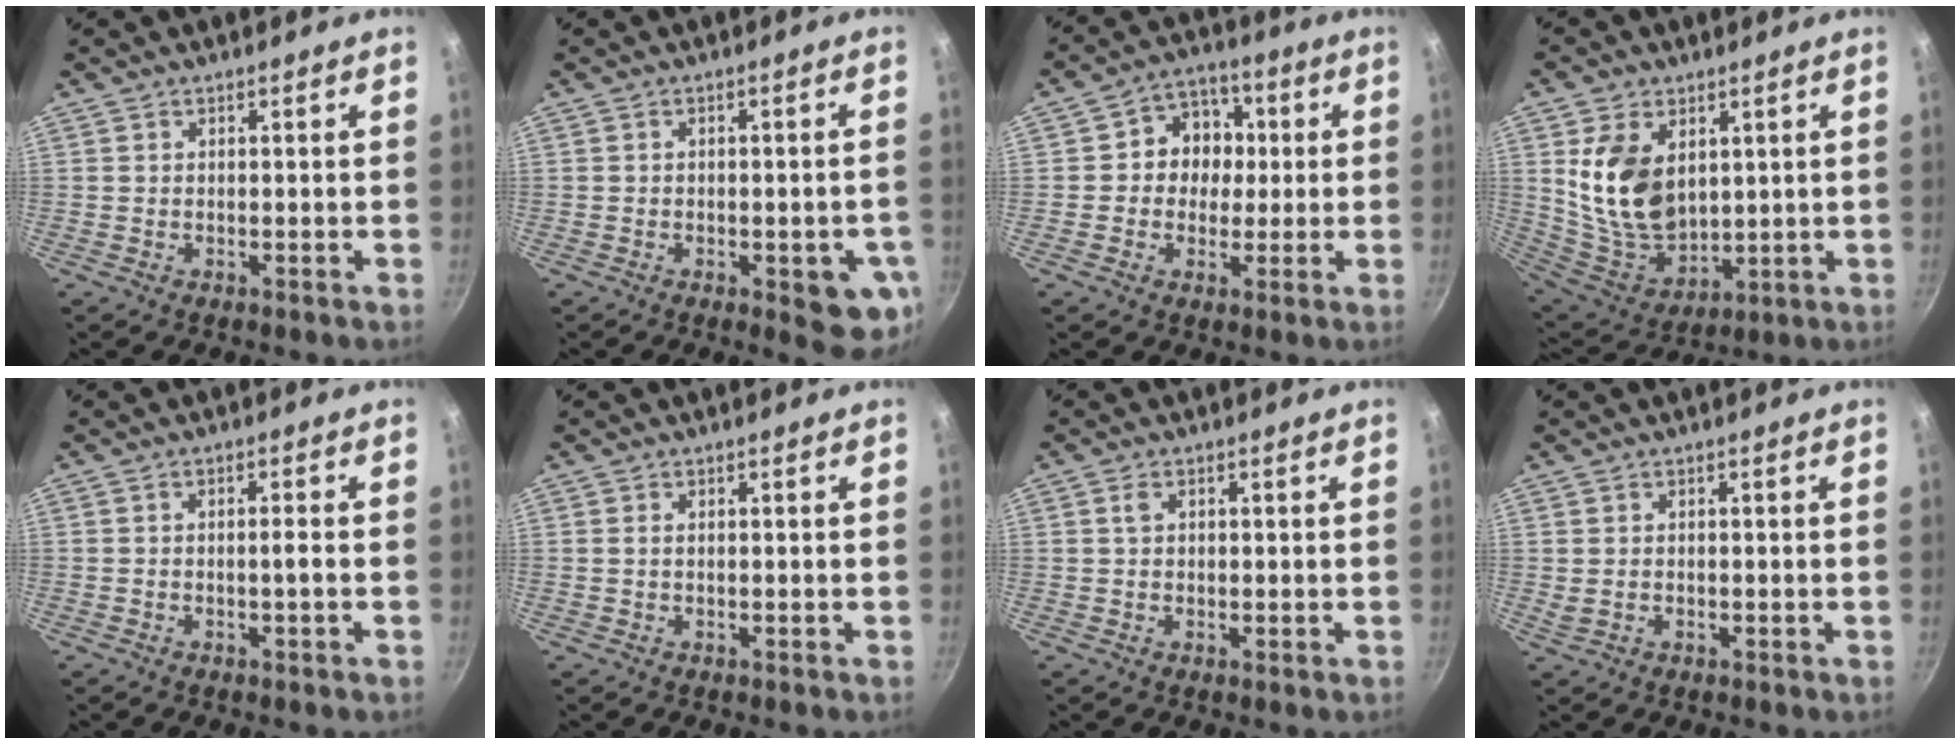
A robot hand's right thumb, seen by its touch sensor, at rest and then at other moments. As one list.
[{"total": 8.7, "force": [-2.6, 3.4, 7.5], "torque": [-0.064, 0.001, -0.031]}, {"total": 9.3, "force": [0.8, 8.2, 4.2], "torque": [-0.012, 0.013, -0.002]}, {"total": 14.7, "force": [3.6, 9.8, 10.4], "torque": [-0.172, -0.036, 0.087]}, {"total": 1.7, "force": [-0.6, 0.1, 1.6], "torque": [-0.030, 0.010, -0.011]}, {"total": 0.6, "force": [0.1, 0.3, 0.5], "torque": [-0.012, 0.002, 0.001]}, {"total": 1.9, "force": [0.4, 1.4, 1.2], "torque": [-0.021, 0.002, 0.003]}, {"total": 1.7, "force": [-0.1, 1.3, 1.1], "torque": [-0.020, -0.001, 0.002]}]